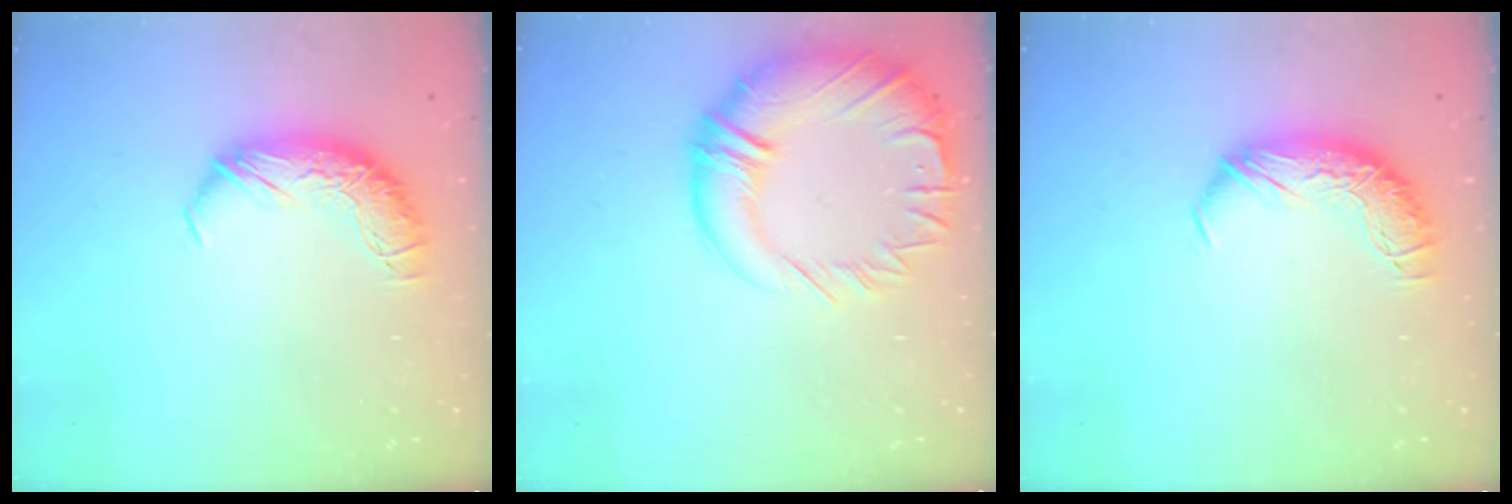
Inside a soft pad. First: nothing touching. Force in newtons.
{"total": 10.2, "press": 9.1, "slide": 4.7}
{"total": 0.0}